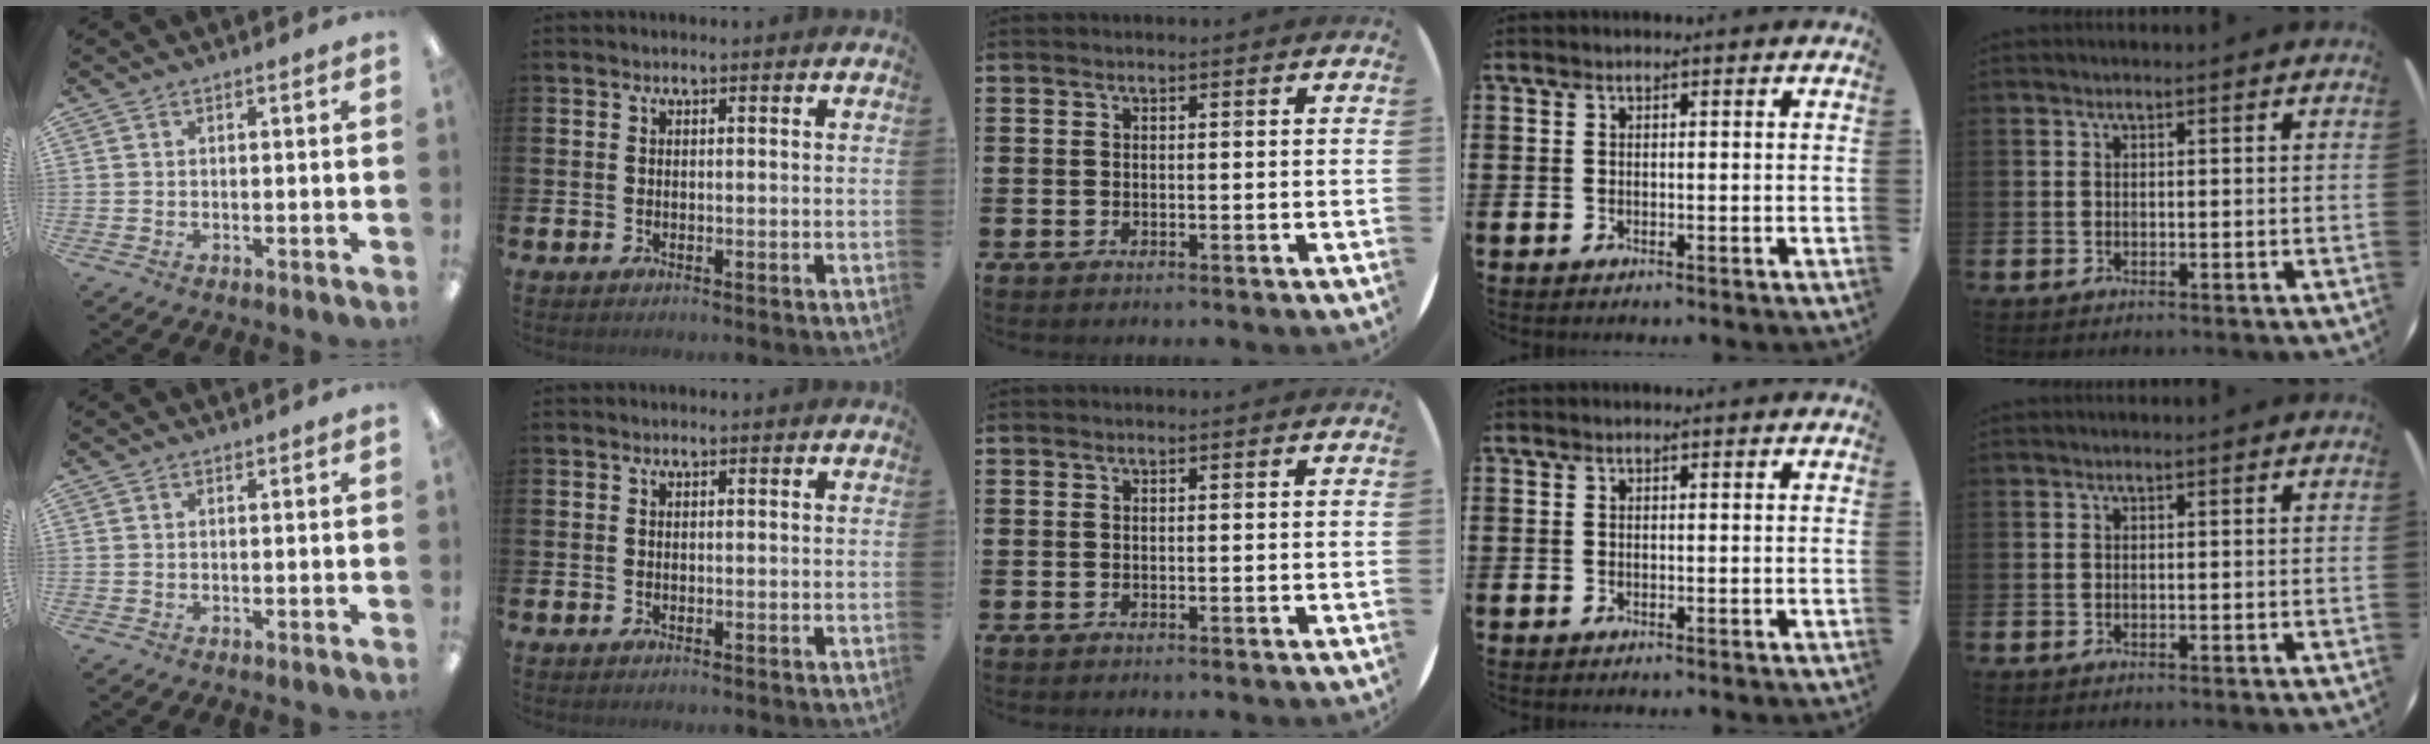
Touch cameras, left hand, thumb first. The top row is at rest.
{}